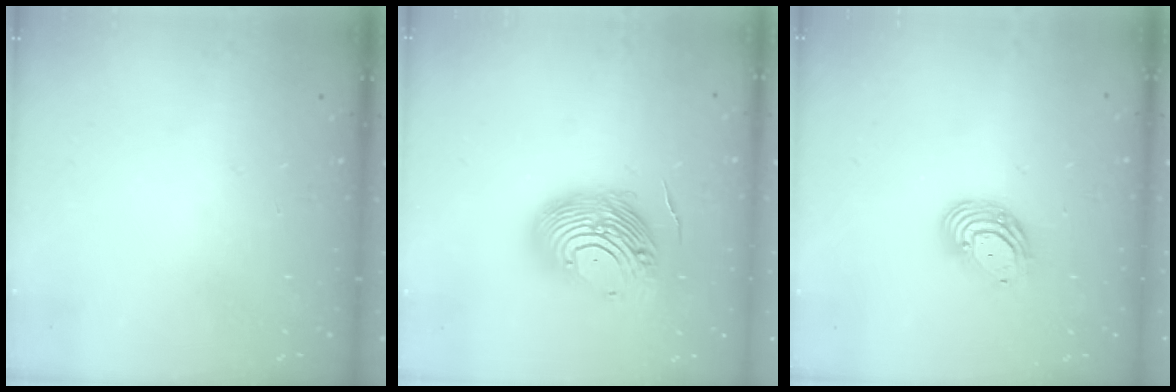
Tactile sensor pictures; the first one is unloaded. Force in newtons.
{"total": 15.5, "press": 14.6, "slide": 5.1}
{"total": 9.0, "press": 8.8, "slide": 1.9}